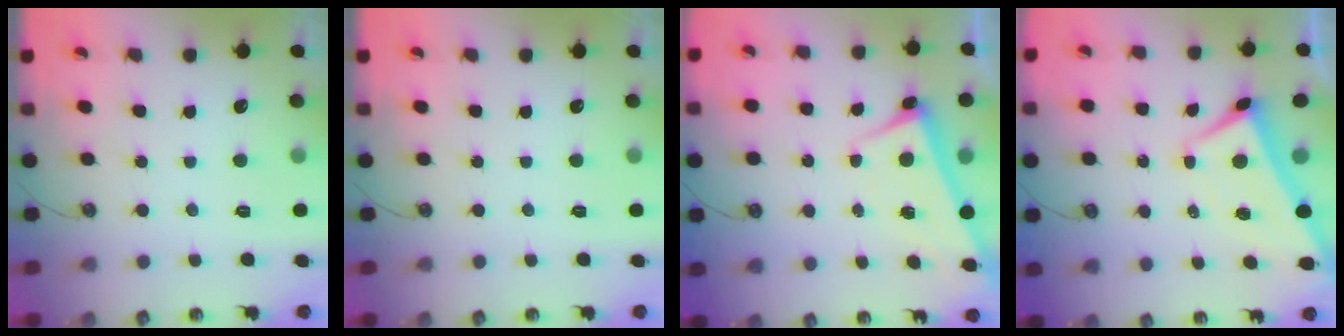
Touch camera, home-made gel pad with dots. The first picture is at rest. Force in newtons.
{"total": 0.0}
{"total": 2.5, "press": 2.4, "slide": 0.5}
{"total": 3.6, "press": 3.5, "slide": 0.7}